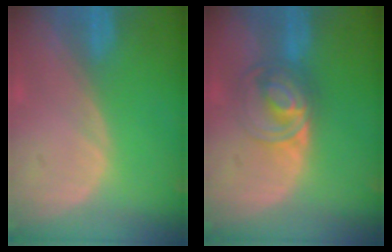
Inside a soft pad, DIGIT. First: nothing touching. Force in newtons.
{"total": 6.8, "press": 5.9, "slide": 3.3}